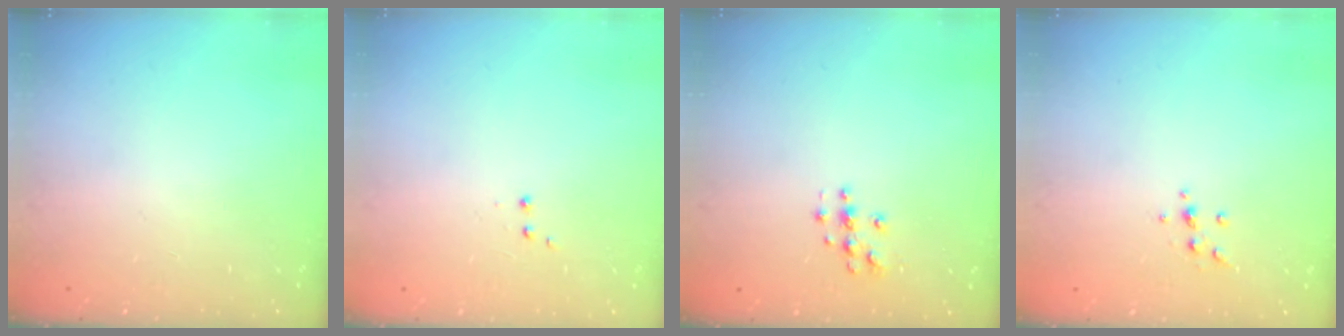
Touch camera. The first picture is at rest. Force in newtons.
{"total": 1.9, "press": 1.8, "slide": 0.5}
{"total": 3.8, "press": 3.8, "slide": 0.4}
{"total": 3.8, "press": 3.6, "slide": 1.2}